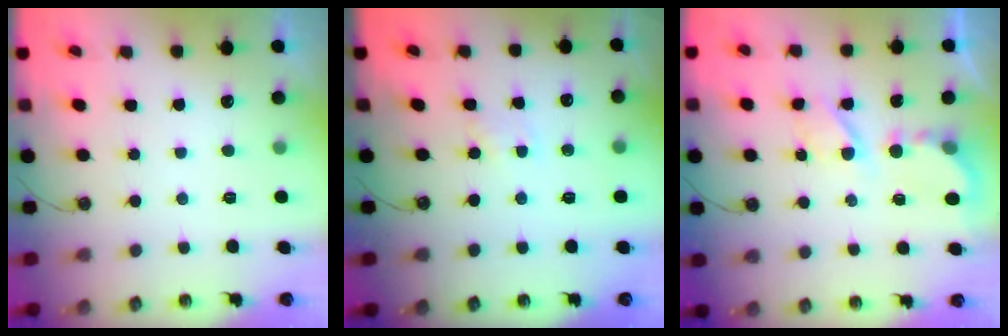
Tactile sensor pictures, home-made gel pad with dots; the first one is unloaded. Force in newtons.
{"total": 1.3, "press": 1.3, "slide": 0.2}
{"total": 6.7, "press": 6.7, "slide": 0.6}